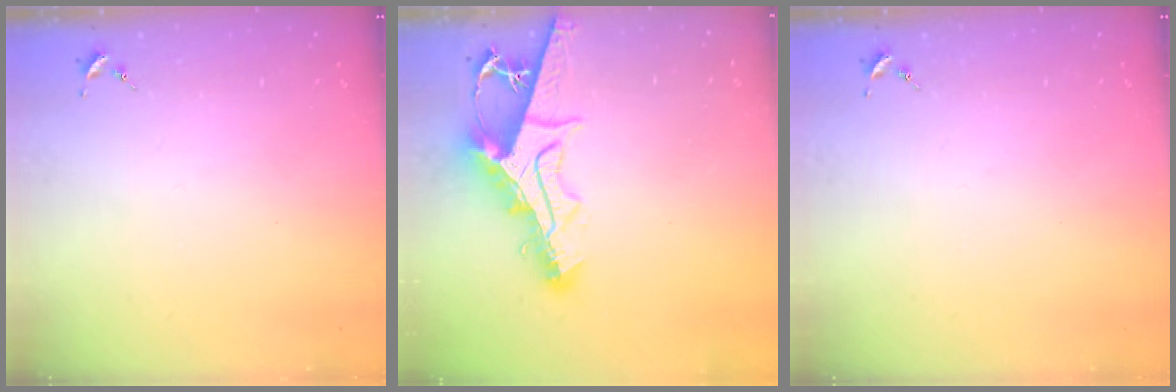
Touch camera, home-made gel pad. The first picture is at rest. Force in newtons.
{"total": 16.7, "press": 16.7, "slide": 1.1}
{"total": 0.0}